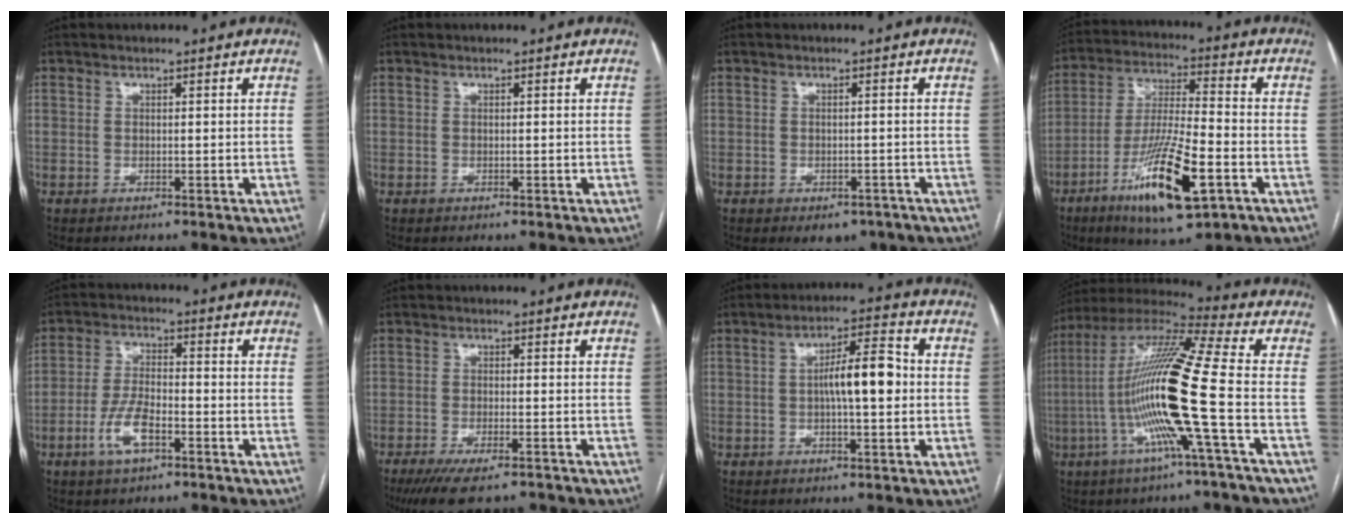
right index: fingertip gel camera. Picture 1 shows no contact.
{"total": 0.0}
{"total": 4.7, "force": [-3.3, 2.8, 1.7], "torque": [-0.008, 0.004, -0.039]}
{"total": 15.7, "force": [-6.9, 2.5, 13.8], "torque": [-0.266, -0.022, -0.117]}
{"total": 7.1, "force": [-3.3, 2.6, 5.7], "torque": [-0.125, 0.003, -0.061]}
{"total": 9.4, "force": [-7.3, 2.2, 5.4], "torque": [-0.086, -0.016, -0.116]}
{"total": 8.2, "force": [0.0, 1.9, 8.0], "torque": [-0.139, 0.020, -0.002]}
{"total": 18.4, "force": [-3.8, -1.0, 18.0], "torque": [-0.349, -0.001, -0.086]}